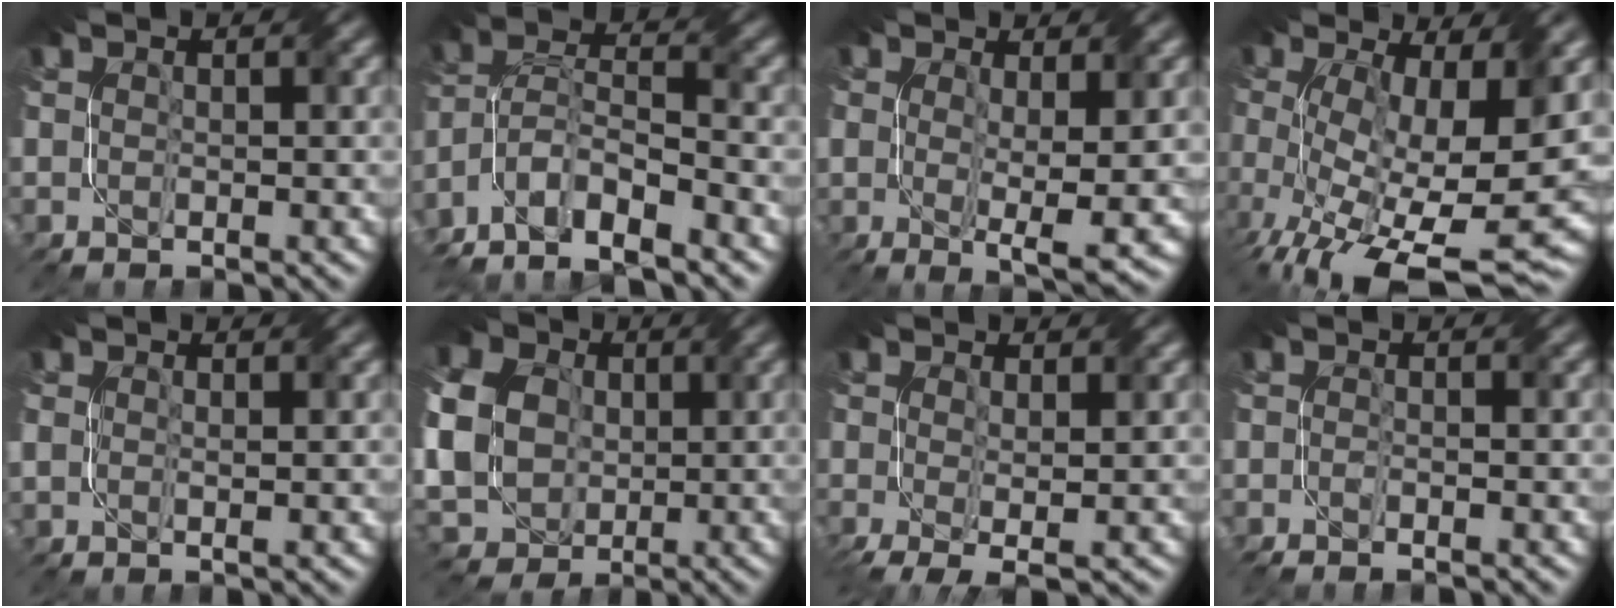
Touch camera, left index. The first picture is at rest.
{"total": 9.4, "force": [-7.0, 3.1, 5.4], "torque": [-0.098, -0.001, -0.135]}
{"total": 5.2, "force": [0.3, 1.9, 4.9], "torque": [-0.090, -0.019, 0.010]}
{"total": 14.4, "force": [-2.5, 6.4, 12.6], "torque": [-0.219, -0.043, -0.019]}
{"total": 1.5, "force": [0.3, 0.9, 1.2], "torque": [-0.022, -0.004, 0.011]}
{"total": 10.7, "force": [1.3, 8.6, 6.2], "torque": [-0.155, 0.008, 0.020]}
{"total": 3.6, "force": [-0.5, 1.1, 3.4], "torque": [-0.060, -0.010, -0.008]}
{"total": 1.4, "force": [-0.9, 0.3, 1.1], "torque": [-0.018, -0.005, -0.018]}